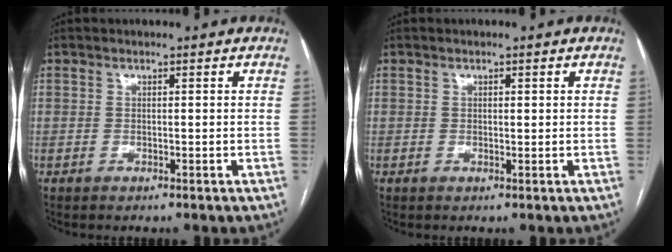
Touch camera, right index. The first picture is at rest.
{"total": 0.7, "force": [0.3, 0.3, 0.6], "torque": [-0.009, 0.000, 0.004]}